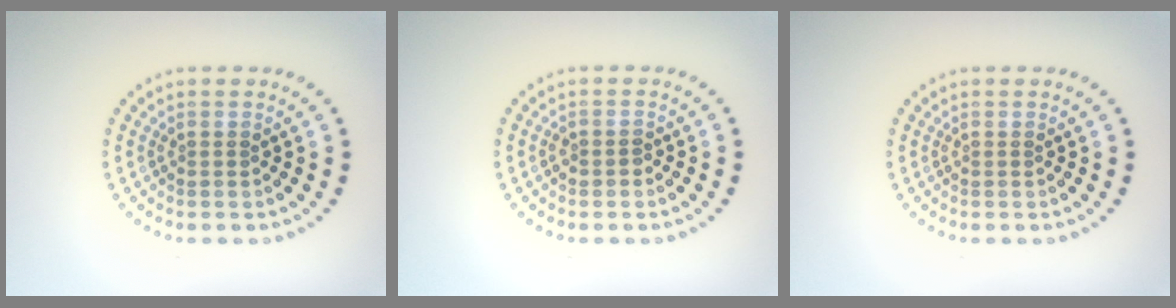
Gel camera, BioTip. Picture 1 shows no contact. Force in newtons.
{"total": 0.9, "press": 0.8, "slide": 0.4}
{"total": 0.0}